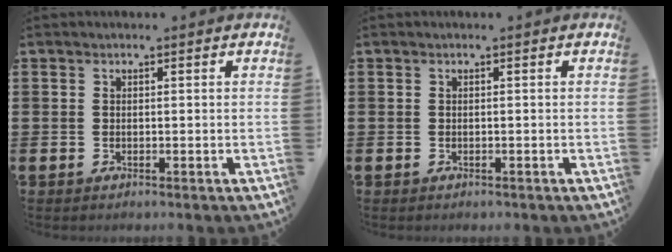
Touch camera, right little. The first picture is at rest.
{"total": 0.0}